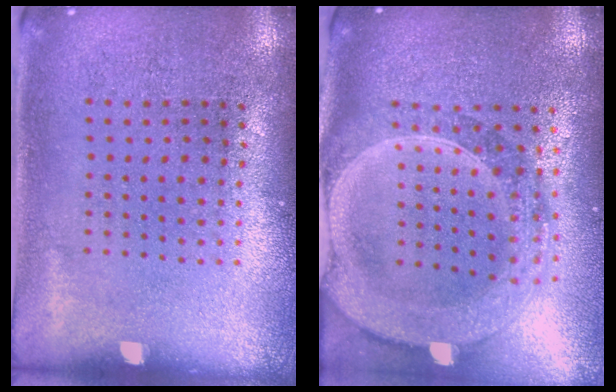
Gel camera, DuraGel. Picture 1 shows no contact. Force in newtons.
{"total": 2.7, "press": 2.4, "slide": 1.4}